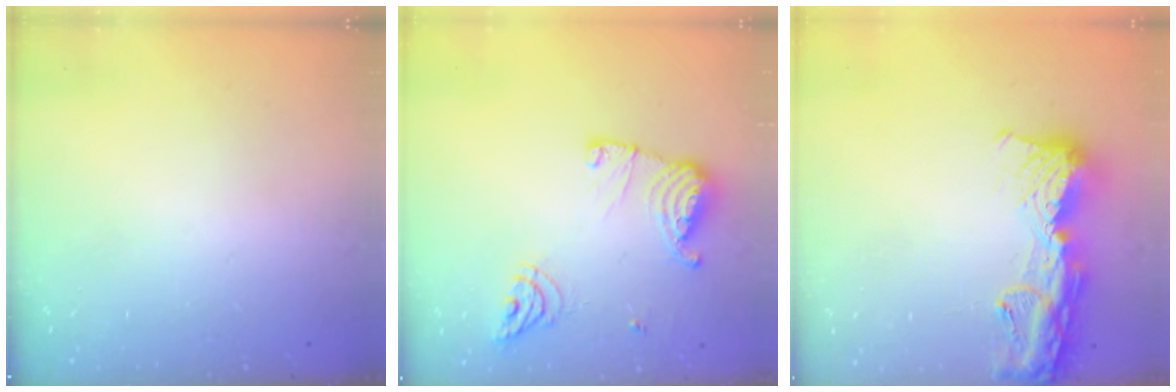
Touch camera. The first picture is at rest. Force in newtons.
{"total": 13.2, "press": 13.2, "slide": 1.2}
{"total": 15.6, "press": 15.5, "slide": 1.6}